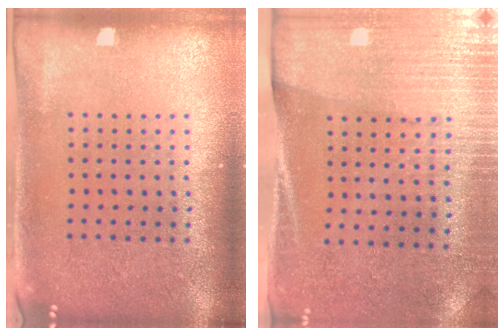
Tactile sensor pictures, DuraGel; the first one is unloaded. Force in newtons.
{"total": 2.9, "press": 2.6, "slide": 1.3}